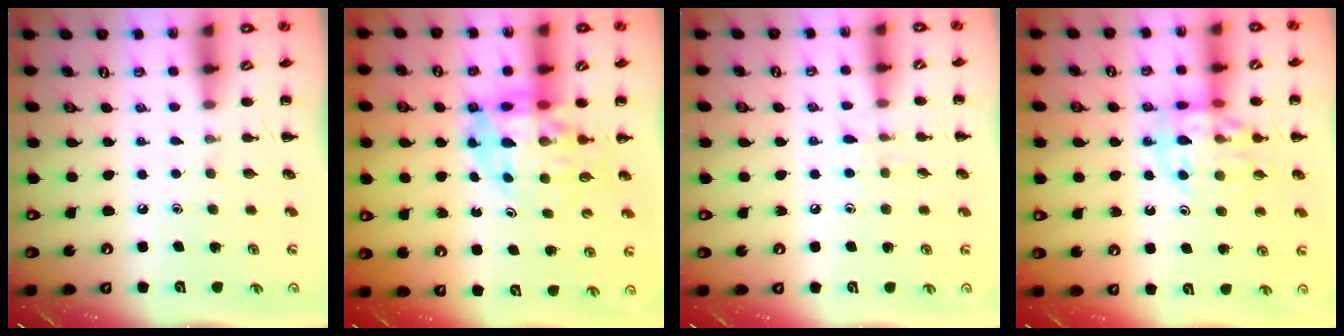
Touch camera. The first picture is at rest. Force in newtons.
{"total": 12.1, "press": 11.4, "slide": 3.8}
{"total": 5.5, "press": 5.2, "slide": 1.9}
{"total": 13.3, "press": 13.2, "slide": 2.2}